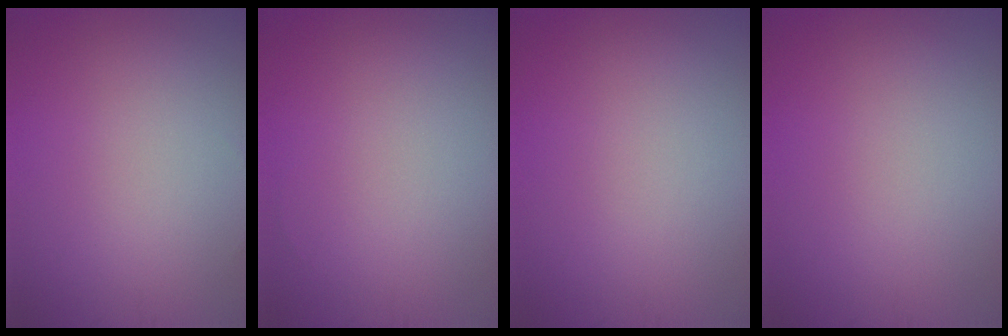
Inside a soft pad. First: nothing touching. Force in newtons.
{"total": 0.0}
{"total": 0.0}
{"total": 0.0}